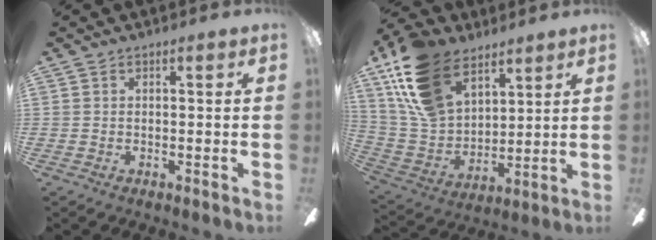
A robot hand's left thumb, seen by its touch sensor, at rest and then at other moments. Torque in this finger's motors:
{"motor_torque": [0.35, 0.75, 1.39, -1.38, 0.20]}